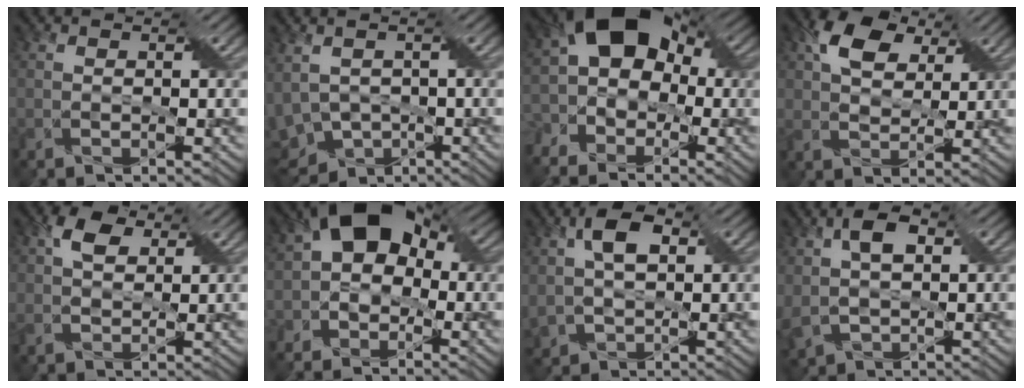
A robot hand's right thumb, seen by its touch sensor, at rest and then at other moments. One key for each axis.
{"total": 7.4, "fx": -2.7, "fy": 4.4, "fz": 5.3, "tx": -0.125, "ty": -0.014, "tz": -0.052}
{"total": 13.4, "fx": -1.7, "fy": 10.0, "fz": 8.7, "tx": -0.163, "ty": 0.003, "tz": -0.048}
{"total": 7.4, "fx": 3.8, "fy": 4.7, "fz": 4.2, "tx": -0.097, "ty": 0.006, "tz": 0.065}
{"total": 4.7, "fx": 2.2, "fy": 3.0, "fz": 2.8, "tx": -0.061, "ty": 0.003, "tz": 0.033}
{"total": 11.1, "fx": -0.2, "fy": 8.6, "fz": 7.1, "tx": -0.102, "ty": 0.018, "tz": -0.035}
{"total": 8.2, "fx": 1.8, "fy": 5.4, "fz": 5.9, "tx": -0.132, "ty": 0.004, "tz": 0.026}
{"total": 7.2, "fx": 1.6, "fy": 4.6, "fz": 5.3, "tx": -0.122, "ty": 0.003, "tz": 0.022}